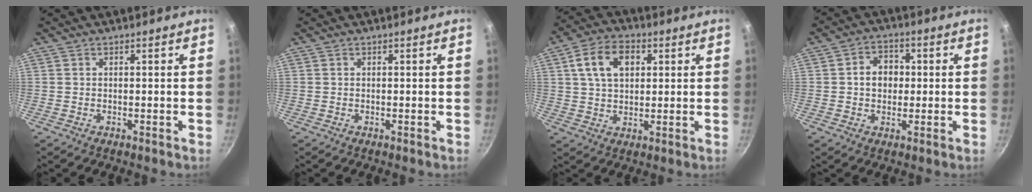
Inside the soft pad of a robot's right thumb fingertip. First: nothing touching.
{"total": 0.0}
{"total": 10.2, "force": [3.0, 6.9, 7.0], "torque": [-0.104, 0.010, 0.045]}
{"total": 6.2, "force": [0.4, 5.1, 3.6], "torque": [-0.026, 0.011, -0.001]}